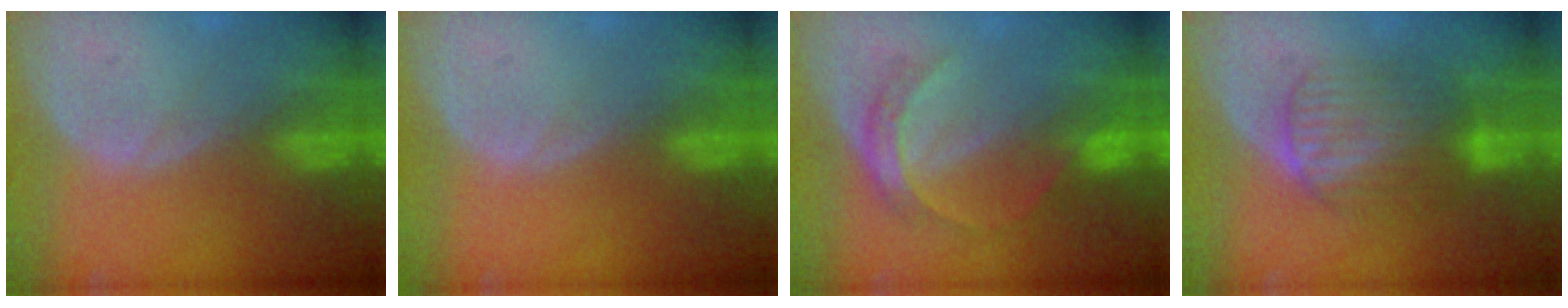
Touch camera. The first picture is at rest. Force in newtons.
{"total": 0.0}
{"total": 4.8, "press": 4.7, "slide": 0.5}
{"total": 7.3, "press": 7.3, "slide": 0.3}